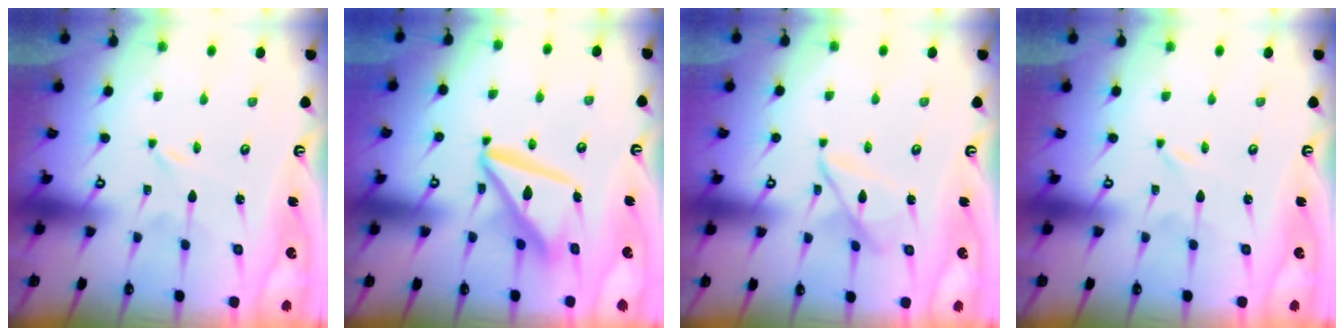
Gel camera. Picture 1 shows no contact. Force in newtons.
{"total": 12.4, "press": 12.3, "slide": 1.6}
{"total": 8.3, "press": 8.3, "slide": 0.4}
{"total": 0.0}